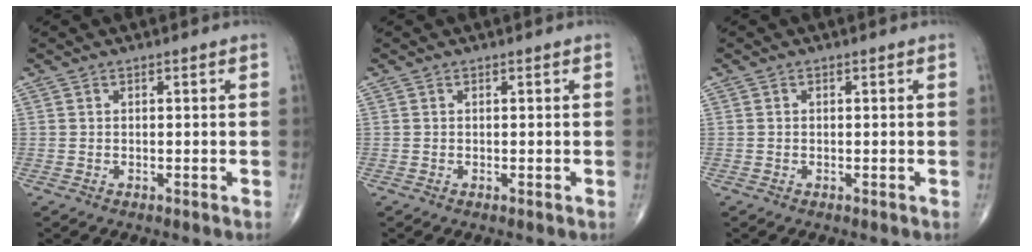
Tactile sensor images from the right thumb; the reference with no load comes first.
{"total": 0.0}
{"total": 0.0}